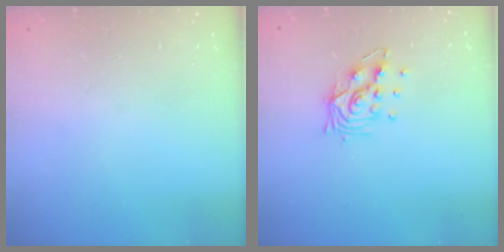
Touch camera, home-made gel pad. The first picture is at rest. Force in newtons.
{"total": 8.9, "press": 8.9, "slide": 0.7}